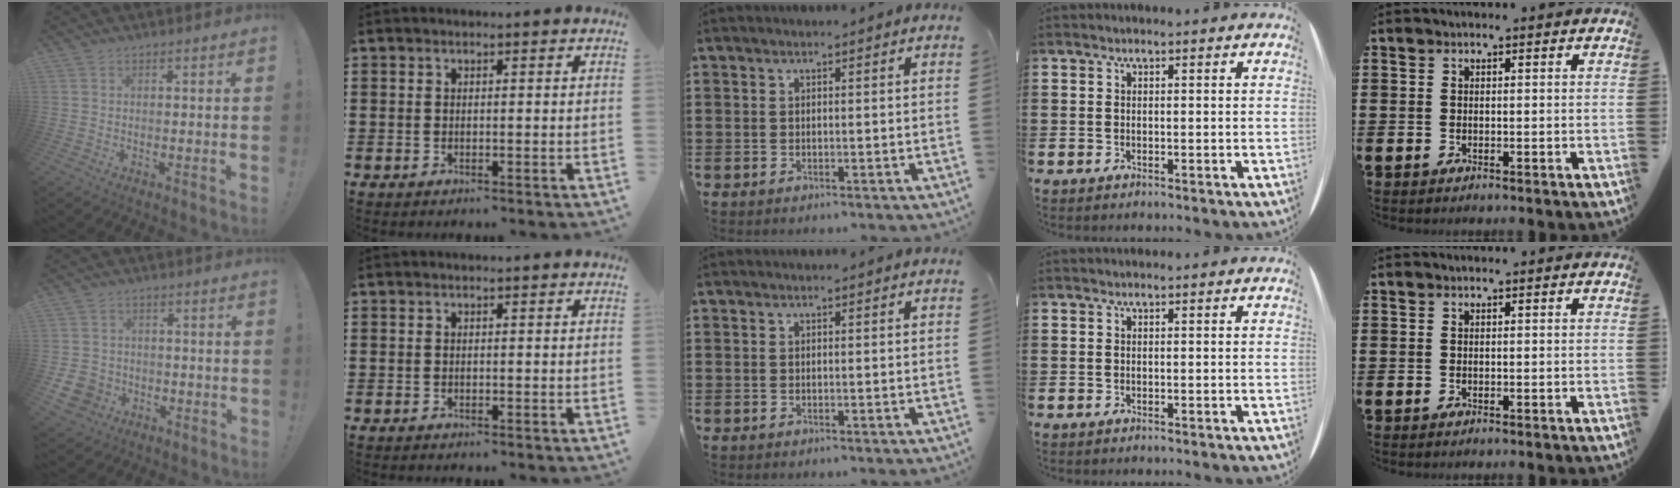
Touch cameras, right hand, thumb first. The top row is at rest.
{"thumb": {"total": 7.7, "force": [-3.3, 6.4, 2.7], "torque": [-0.047, 0.022, -0.059]}}